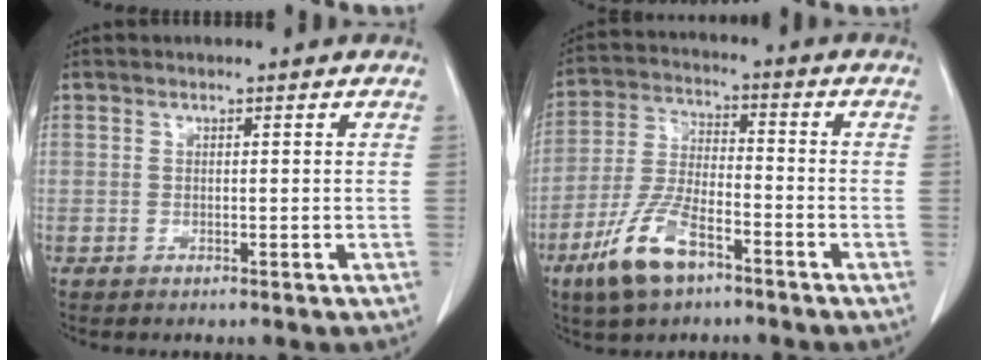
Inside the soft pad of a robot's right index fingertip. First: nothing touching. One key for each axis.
{"total": 11.5, "fx": -6.7, "fy": 4.1, "fz": 8.4, "tx": -0.187, "ty": -0.004, "tz": -0.126}